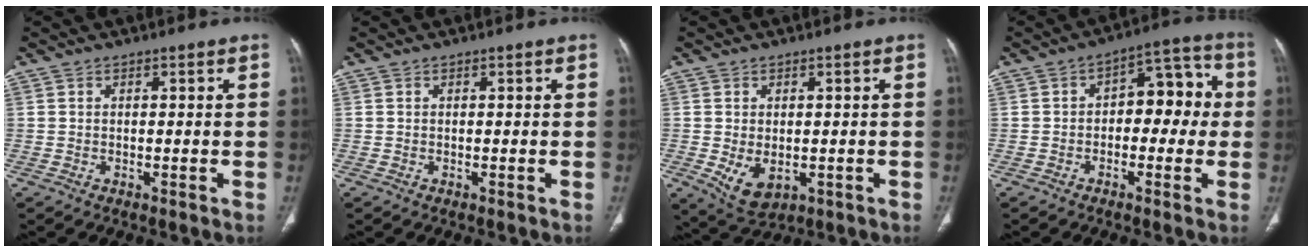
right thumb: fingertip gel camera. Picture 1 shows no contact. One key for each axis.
{"total": 0.0}
{"total": 6.0, "fx": -1.1, "fy": 3.9, "fz": 4.5, "tx": -0.071, "ty": -0.010, "tz": 0.000}
{"total": 10.4, "fx": -0.1, "fy": 6.3, "fz": 8.2, "tx": -0.063, "ty": 0.044, "tz": -0.013}